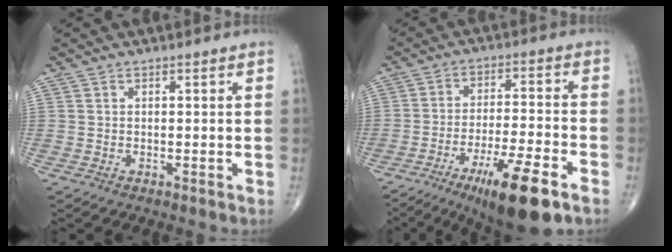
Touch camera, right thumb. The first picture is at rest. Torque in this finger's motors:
{"motor_torque": [3.13, 1.80, 1.86, -0.92, 0.51]}